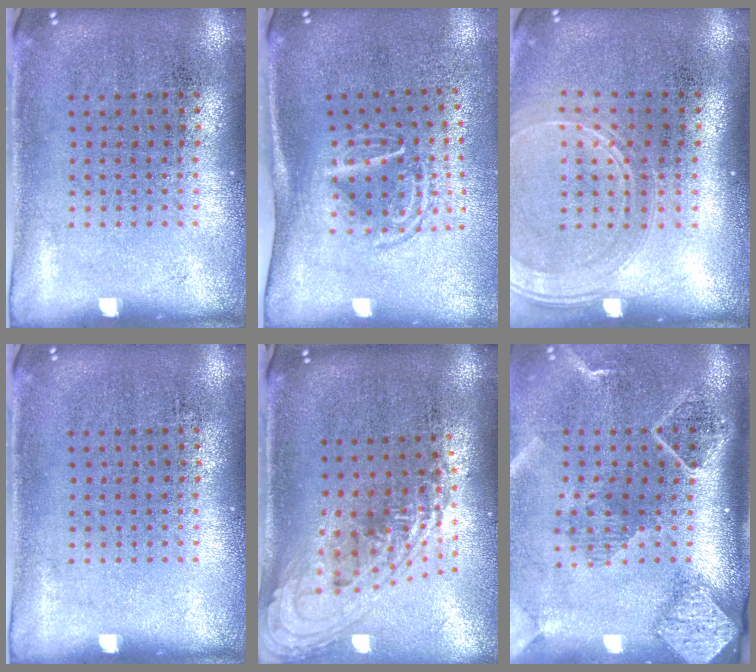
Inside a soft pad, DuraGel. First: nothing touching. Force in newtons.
{"total": 1.6, "press": 1.2, "slide": 1.1}
{"total": 1.7, "press": 1.6, "slide": 0.6}
{"total": 0.0}
{"total": 2.1, "press": 1.5, "slide": 1.4}
{"total": 2.7, "press": 2.0, "slide": 1.9}